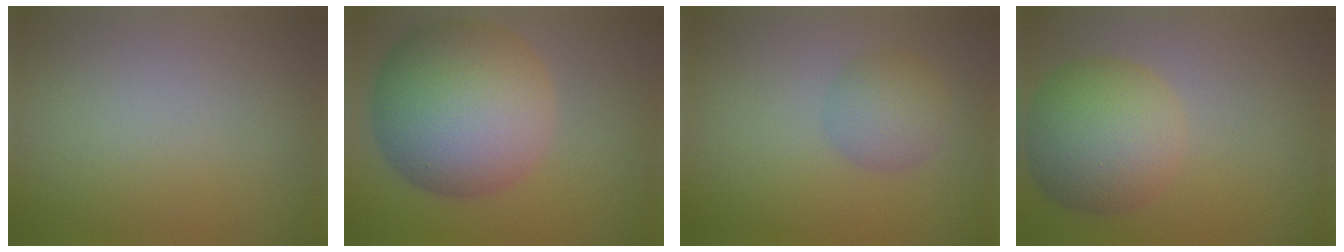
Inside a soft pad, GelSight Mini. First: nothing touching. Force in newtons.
{"total": 13.0, "press": 13.0, "slide": 0.4}
{"total": 2.9, "press": 2.9, "slide": 0.2}
{"total": 7.2, "press": 7.2, "slide": 0.2}